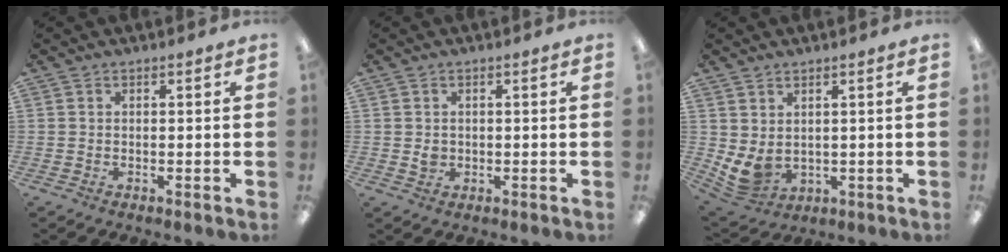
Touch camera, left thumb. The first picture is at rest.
{"total": 2.0, "force": [0.0, 1.8, 1.0], "torque": [-0.011, 0.001, -0.003]}
{"total": 5.6, "force": [1.0, 4.2, 3.6], "torque": [-0.091, -0.016, 0.019]}